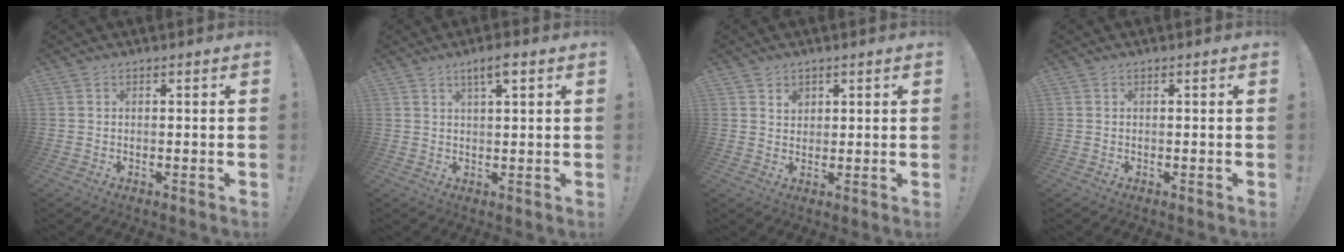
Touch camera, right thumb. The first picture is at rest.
{"total": 4.0, "force": [2.1, 0.6, 3.4], "torque": [-0.059, -0.002, 0.032]}
{"total": 2.5, "force": [1.5, 1.8, 0.6], "torque": [0.005, -0.009, 0.025]}
{"total": 0.0}